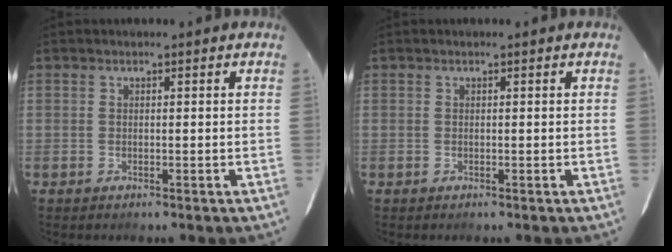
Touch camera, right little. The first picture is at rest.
{"total": 0.0}